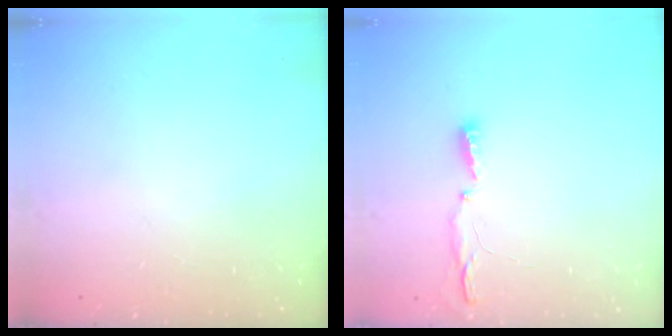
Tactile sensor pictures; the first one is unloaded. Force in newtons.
{"total": 3.5, "press": 3.4, "slide": 0.8}